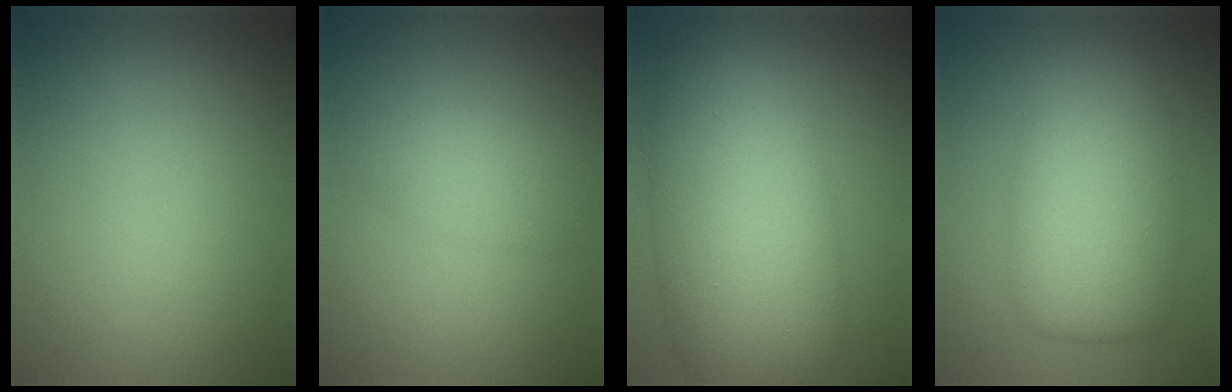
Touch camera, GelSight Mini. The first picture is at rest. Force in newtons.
{"total": 2.5, "press": 2.4, "slide": 0.2}
{"total": 10.8, "press": 10.8, "slide": 0.4}
{"total": 7.5, "press": 7.5, "slide": 0.3}